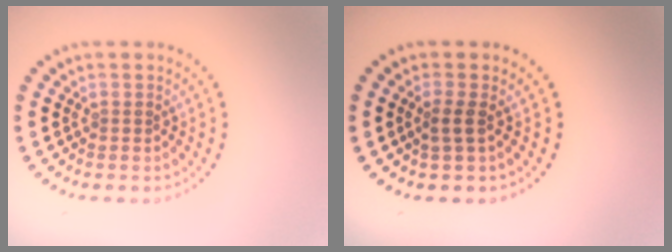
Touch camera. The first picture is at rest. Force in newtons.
{"total": 1.5, "press": 1.0, "slide": 1.0}